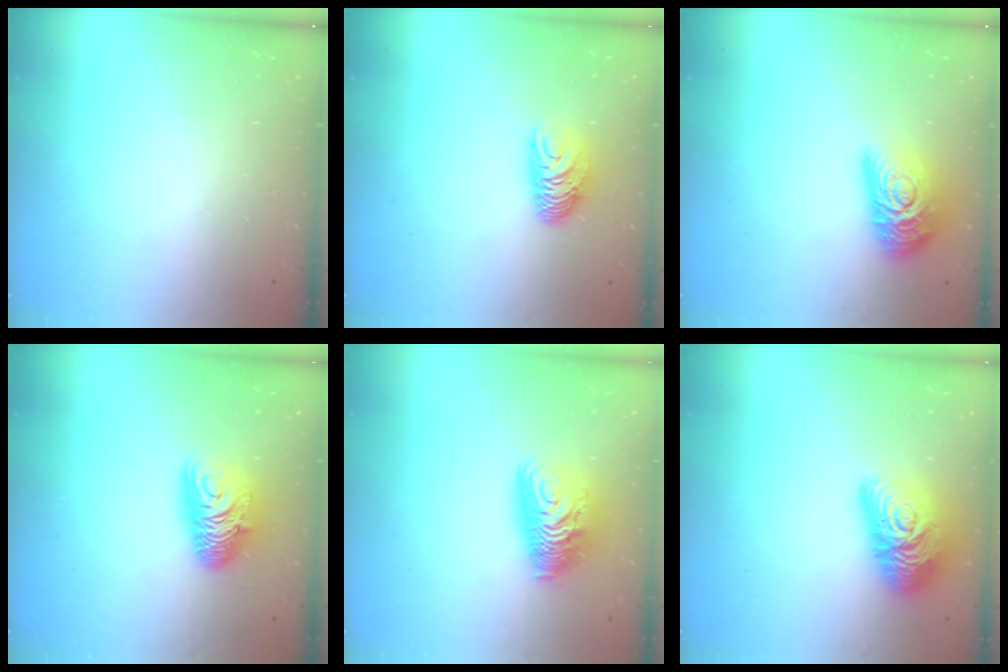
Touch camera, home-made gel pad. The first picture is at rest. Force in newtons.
{"total": 8.6, "press": 8.6, "slide": 0.1}
{"total": 15.8, "press": 15.7, "slide": 0.8}
{"total": 10.6, "press": 10.5, "slide": 1.2}
{"total": 12.6, "press": 12.6, "slide": 1.3}
{"total": 16.1, "press": 16.1, "slide": 0.9}